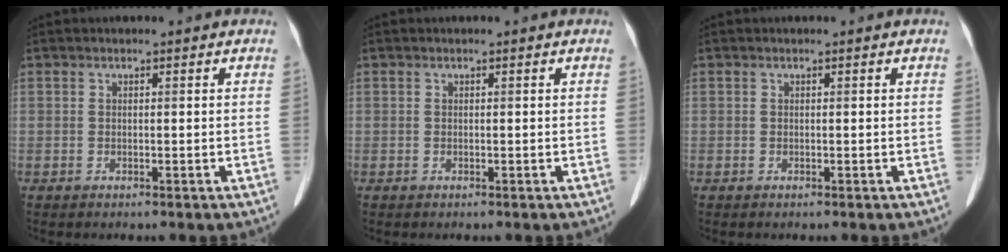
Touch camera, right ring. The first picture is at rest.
{"total": 0.0}
{"total": 0.0}